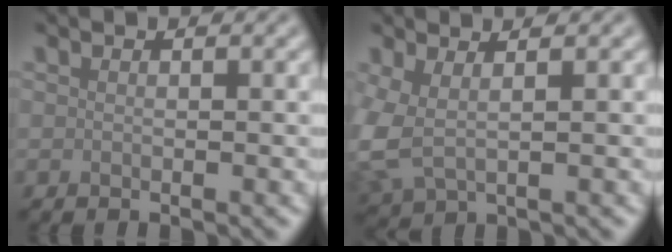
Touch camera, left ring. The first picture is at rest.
{"total": 3.7, "force": [0.6, 1.9, 3.1], "torque": [-0.087, -0.007, 0.010]}